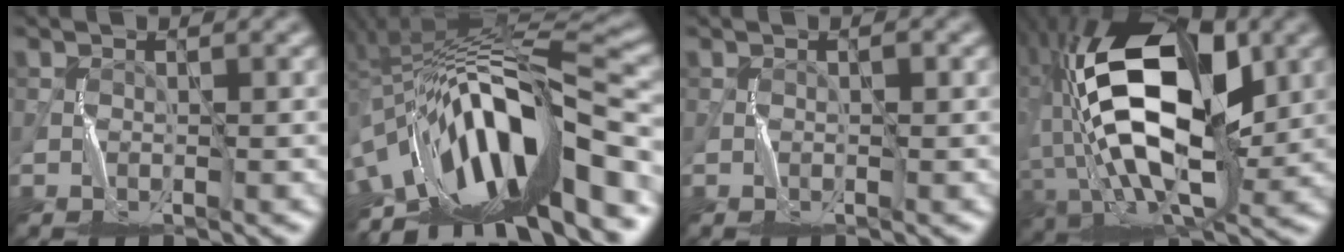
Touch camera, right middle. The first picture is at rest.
{"total": 15.0, "force": [-6.2, 4.8, 12.8], "torque": [-0.202, 0.017, -0.099]}
{"total": 0.6, "force": [0.0, 0.3, 0.5], "torque": [-0.009, 0.003, -0.001]}
{"total": 16.8, "force": [1.0, 8.9, 14.2], "torque": [-0.273, 0.018, -0.004]}